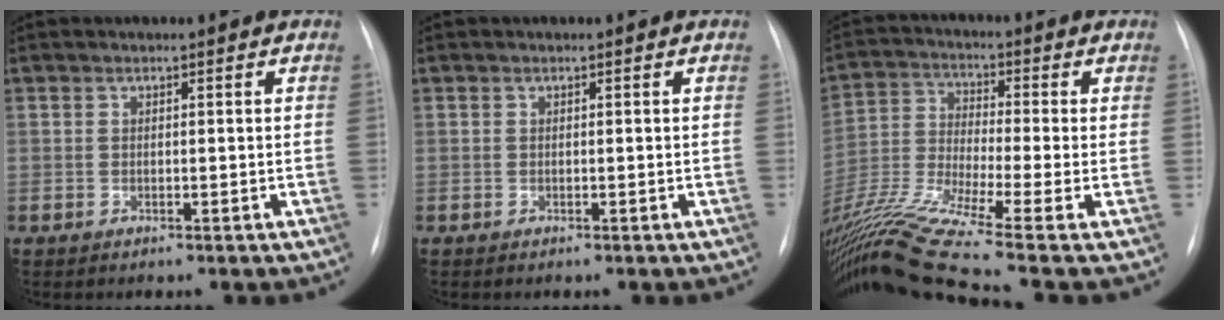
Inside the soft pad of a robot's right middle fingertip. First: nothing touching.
{"total": 0.0}
{"total": 15.9, "force": [-11.9, -2.4, 10.3], "torque": [-0.217, -0.023, -0.222]}